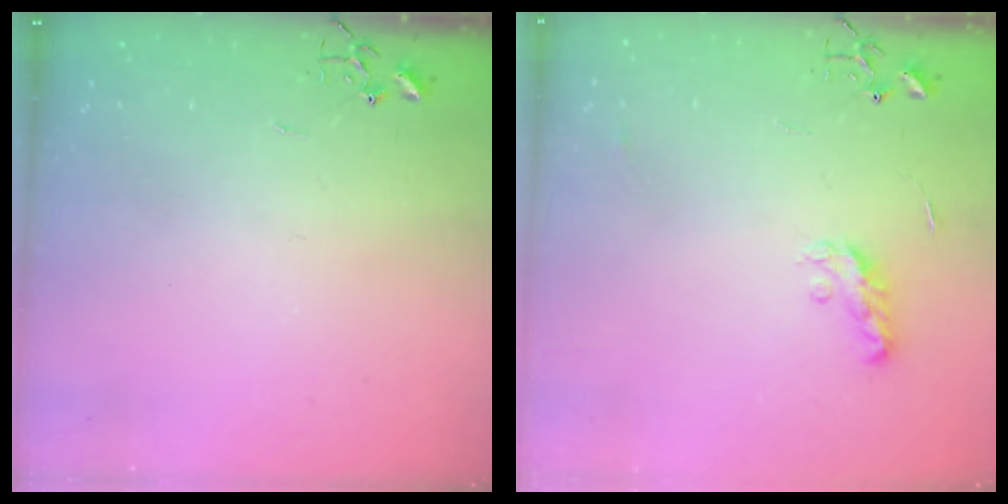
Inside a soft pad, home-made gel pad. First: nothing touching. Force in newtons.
{"total": 6.9, "press": 6.8, "slide": 0.6}